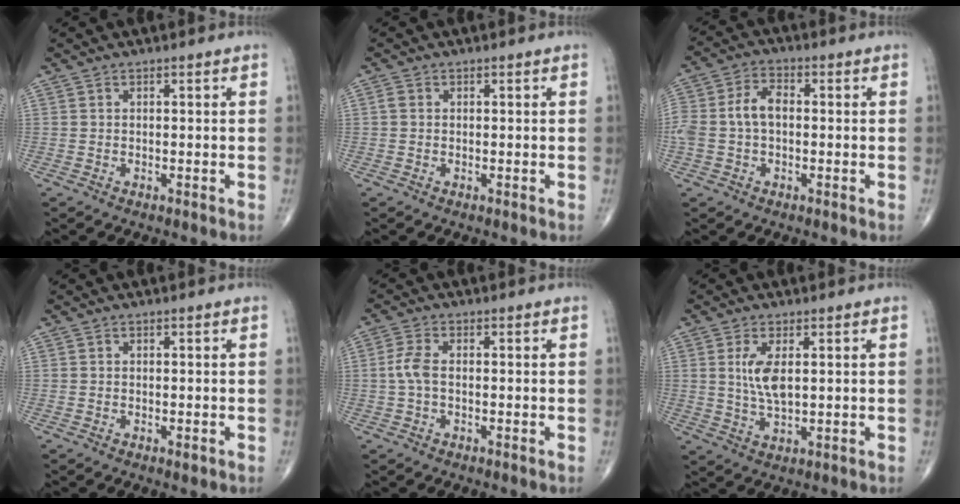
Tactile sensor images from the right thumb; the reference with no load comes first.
{"total": 1.0, "force": [0.1, 0.9, 0.5], "torque": [-0.010, 0.002, 0.000]}
{"total": 7.6, "force": [-0.2, 4.8, 5.9], "torque": [-0.131, 0.026, -0.009]}
{"total": 0.7, "force": [-0.3, 0.4, 0.6], "torque": [-0.007, -0.002, -0.006]}
{"total": 3.7, "force": [-0.2, 1.9, 3.2], "torque": [-0.080, 0.008, -0.009]}
{"total": 5.9, "force": [1.3, 2.4, 5.3], "torque": [-0.110, -0.010, 0.030]}